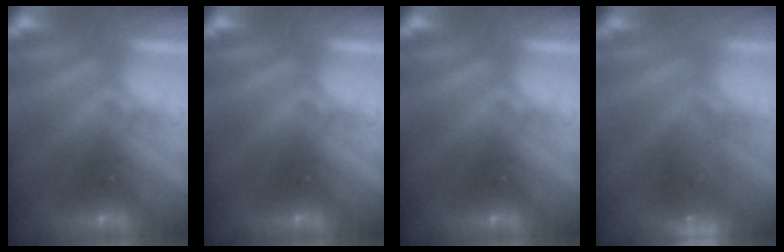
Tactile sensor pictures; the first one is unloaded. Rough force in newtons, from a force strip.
{"total": 0.0}
{"total": 0.0}
{"total": 9.0}